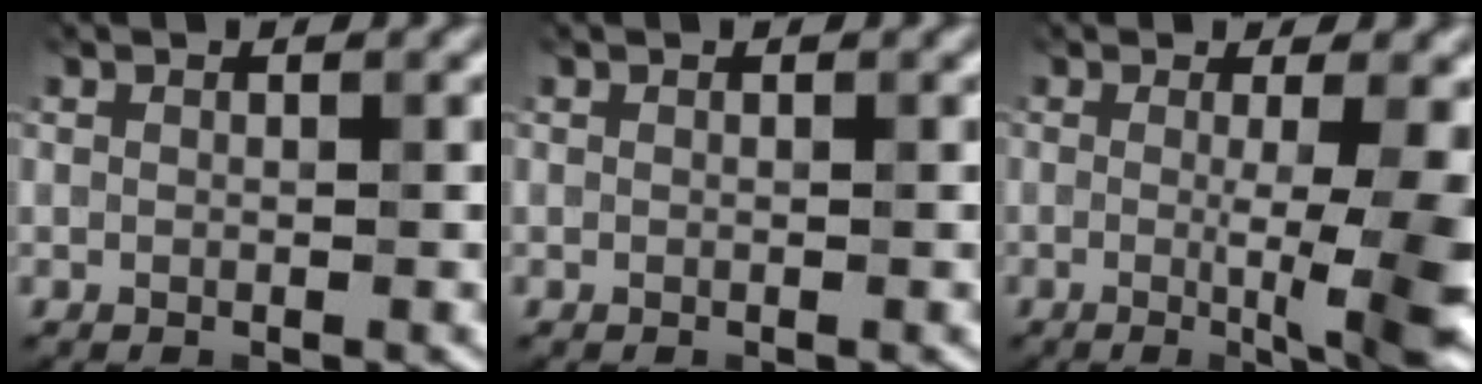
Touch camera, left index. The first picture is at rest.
{"total": 0.0}
{"total": 8.5, "force": [-0.8, 2.0, 8.2], "torque": [-0.095, -0.013, -0.009]}